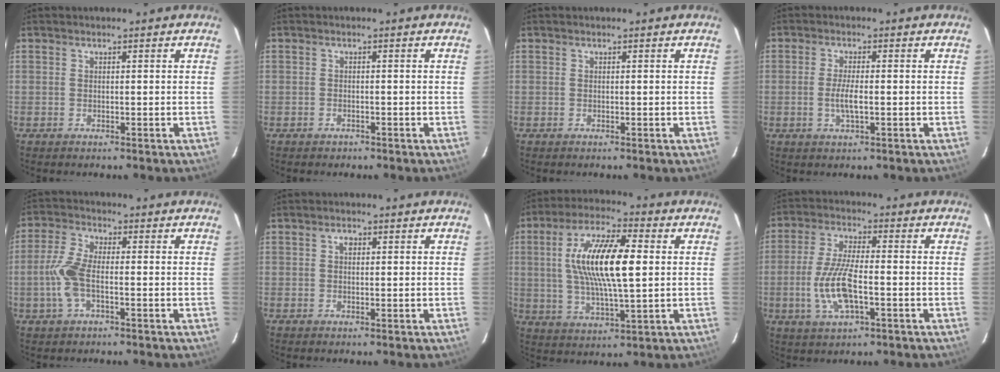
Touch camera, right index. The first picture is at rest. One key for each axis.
{"total": 1.2, "fx": -0.8, "fy": 0.8, "fz": 0.0, "tx": -0.003, "ty": 0.004, "tz": -0.010}
{"total": 0.0}
{"total": 3.5, "fx": -0.7, "fy": 0.7, "fz": 3.3, "tx": -0.065, "ty": -0.006, "tz": -0.011}
{"total": 7.0, "fx": -1.6, "fy": 2.6, "fz": 6.3, "tx": -0.142, "ty": 0.005, "tz": -0.034}
{"total": 1.1, "fx": 0.3, "fy": 0.8, "fz": 0.7, "tx": -0.010, "ty": 0.006, "tz": 0.004}
{"total": 15.6, "fx": 2.2, "fy": 4.5, "fz": 14.7, "tx": -0.279, "ty": 0.012, "tz": 0.039}
{"total": 10.3, "fx": -2.7, "fy": 3.3, "fz": 9.4, "tx": -0.195, "ty": -0.004, "tz": -0.051}